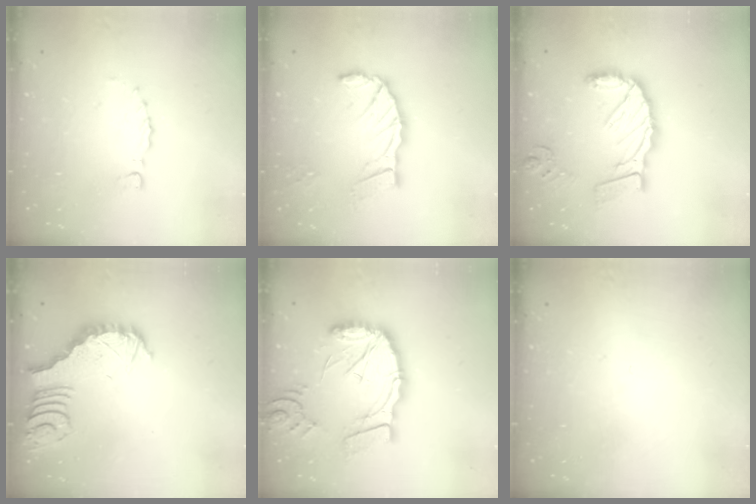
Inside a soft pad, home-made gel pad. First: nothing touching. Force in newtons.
{"total": 11.9, "press": 11.9, "slide": 1.0}
{"total": 15.7, "press": 15.6, "slide": 1.7}
{"total": 4.3, "press": 4.3, "slide": 0.5}
{"total": 19.9, "press": 19.8, "slide": 2.0}
{"total": 0.0}